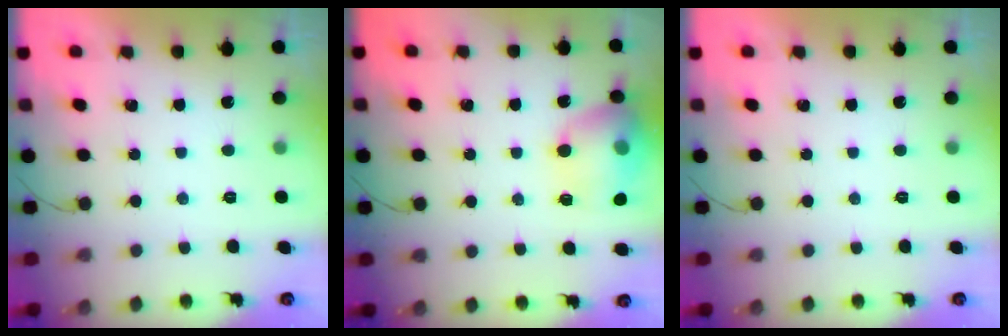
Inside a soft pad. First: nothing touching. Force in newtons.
{"total": 15.4, "press": 15.3, "slide": 1.5}
{"total": 0.0}